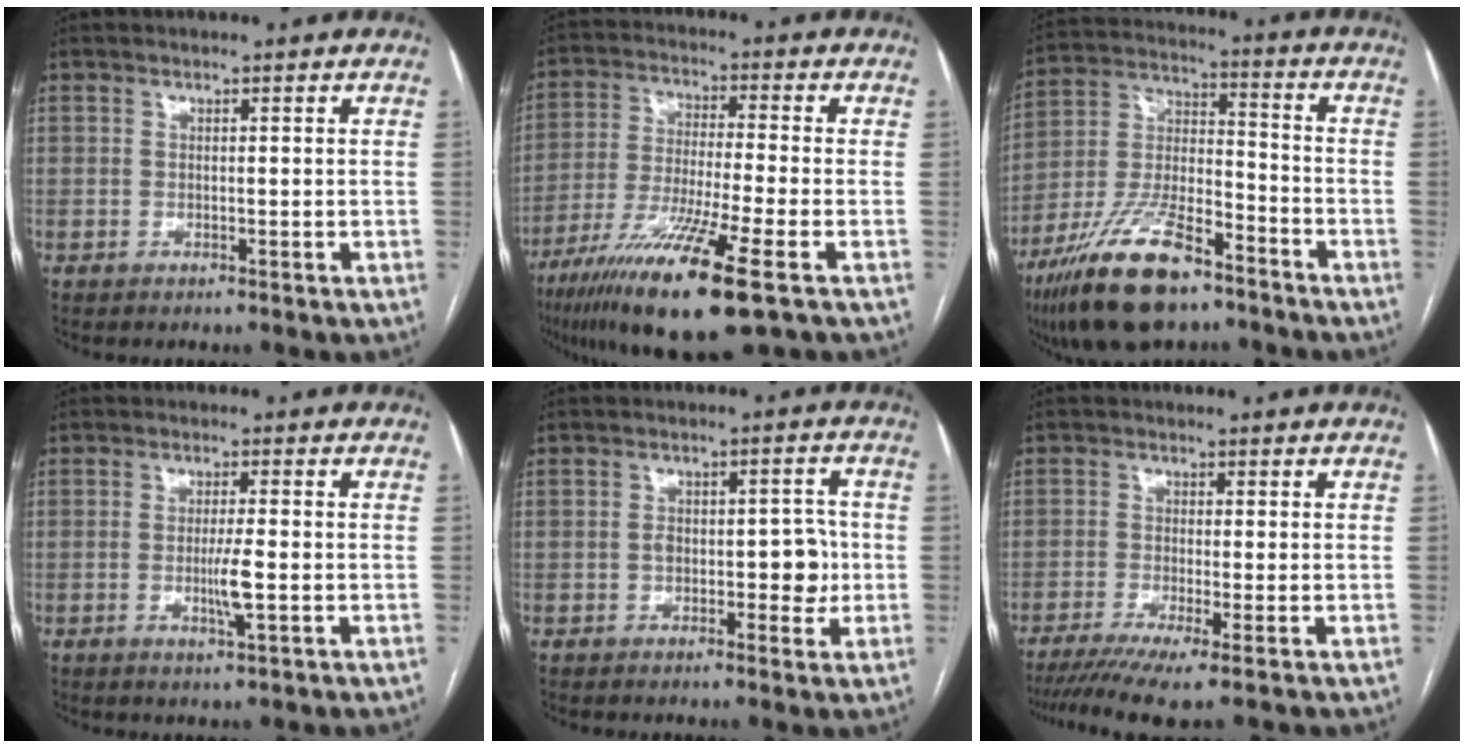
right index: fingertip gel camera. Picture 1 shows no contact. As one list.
[{"total": 15.9, "force": [-8.8, 0.2, 13.2], "torque": [-0.258, -0.045, -0.158]}, {"total": 17.6, "force": [-11.9, 5.5, 11.7], "torque": [-0.251, -0.008, -0.216]}, {"total": 3.9, "force": [-0.9, 0.0, 3.8], "torque": [-0.073, -0.008, -0.015]}, {"total": 6.1, "force": [-0.8, 3.0, 5.2], "torque": [-0.068, 0.016, -0.008]}, {"total": 8.1, "force": [-5.6, 0.1, 5.8], "torque": [-0.097, -0.015, -0.093]}]